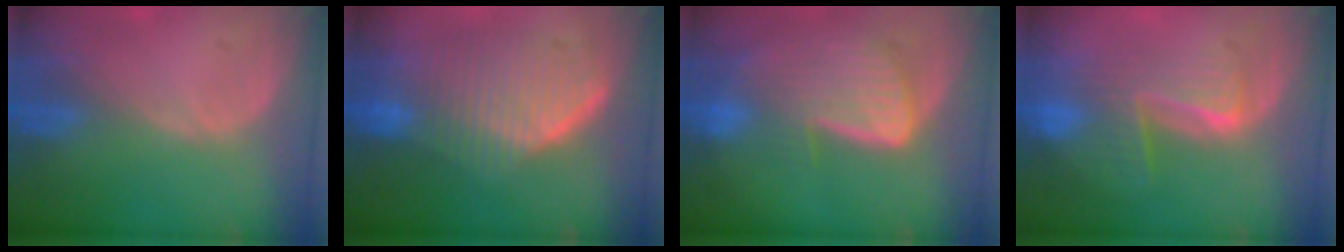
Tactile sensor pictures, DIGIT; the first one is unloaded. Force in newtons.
{"total": 9.7, "press": 9.0, "slide": 3.6}
{"total": 8.6, "press": 7.7, "slide": 3.8}
{"total": 6.8, "press": 6.6, "slide": 1.5}